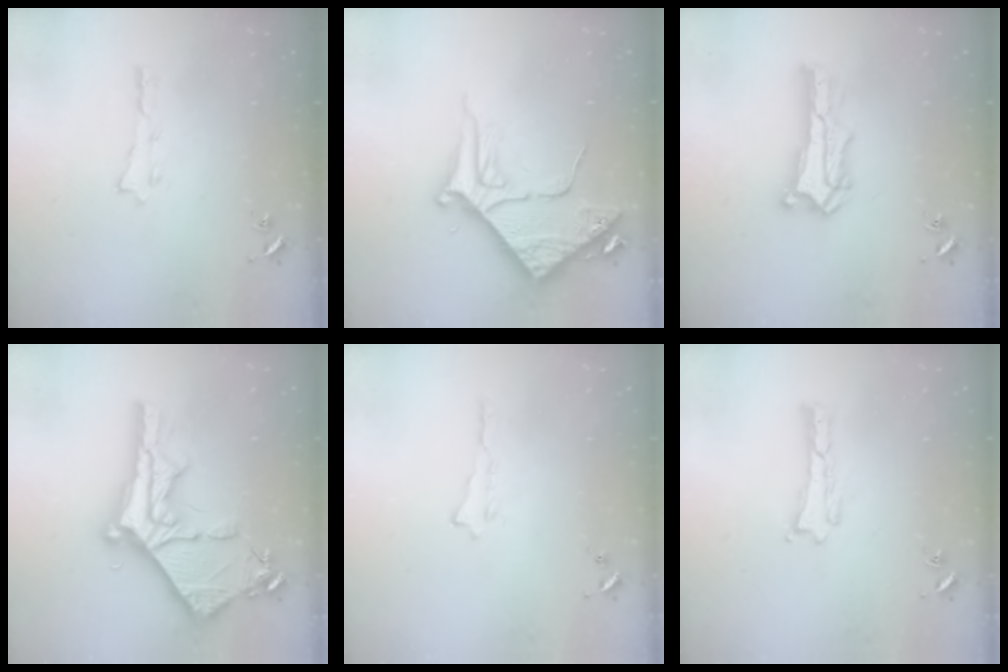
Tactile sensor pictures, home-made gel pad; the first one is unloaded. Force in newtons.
{"total": 9.4, "press": 9.3, "slide": 1.1}
{"total": 1.5, "press": 1.5, "slide": 0.2}
{"total": 10.5, "press": 10.4, "slide": 1.1}
{"total": 0.0}
{"total": 0.0}